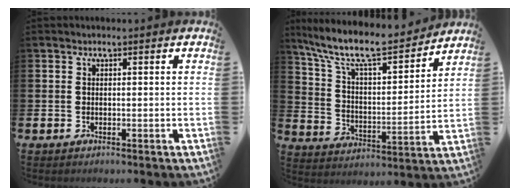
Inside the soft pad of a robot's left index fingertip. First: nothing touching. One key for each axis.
{"total": 10.6, "fx": 9.4, "fy": 2.1, "fz": 4.5, "tx": -0.125, "ty": -0.061, "tz": 0.159}